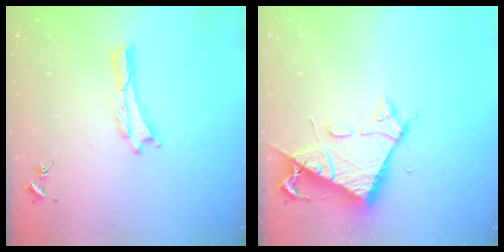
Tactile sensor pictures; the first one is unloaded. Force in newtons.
{"total": 6.8, "press": 6.7, "slide": 0.6}